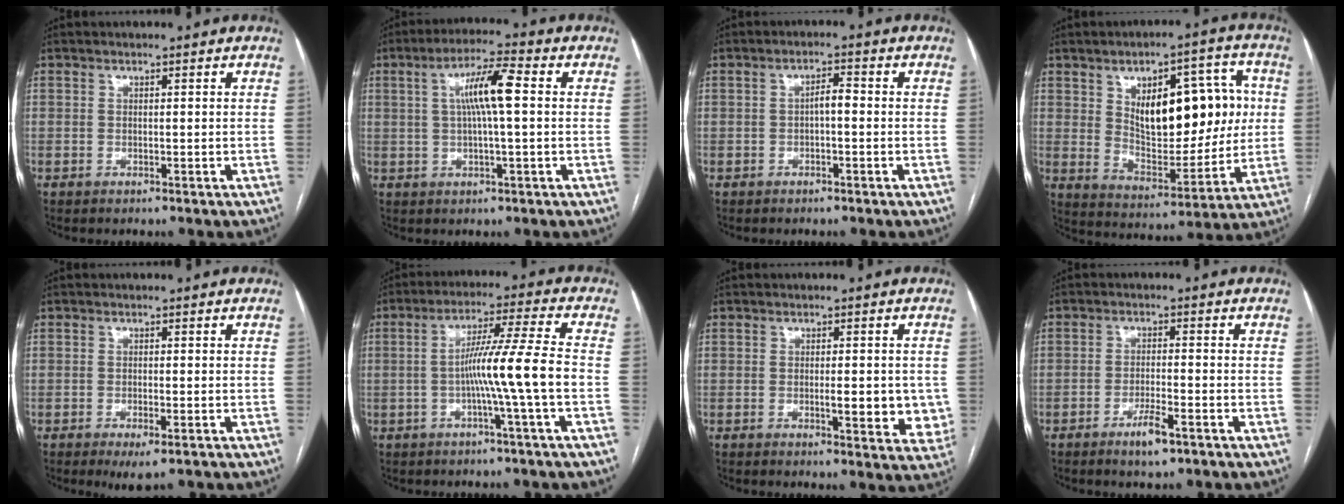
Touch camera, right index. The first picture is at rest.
{"total": 8.0, "force": [1.4, 0.6, 7.8], "torque": [-0.146, 0.015, 0.022]}
{"total": 2.3, "force": [-0.2, 0.7, 2.2], "torque": [-0.037, 0.008, -0.003]}
{"total": 16.8, "force": [3.5, 7.8, 14.5], "torque": [-0.209, 0.025, 0.065]}
{"total": 2.9, "force": [-1.5, 0.6, 2.4], "torque": [-0.034, -0.006, -0.019]}
{"total": 9.4, "force": [-1.9, -1.9, 9.0], "torque": [-0.157, 0.011, -0.034]}
{"total": 6.5, "force": [-0.7, 2.1, 6.1], "torque": [-0.070, -0.008, -0.008]}
{"total": 4.0, "force": [-2.5, 0.5, 3.1], "torque": [-0.061, -0.004, -0.042]}